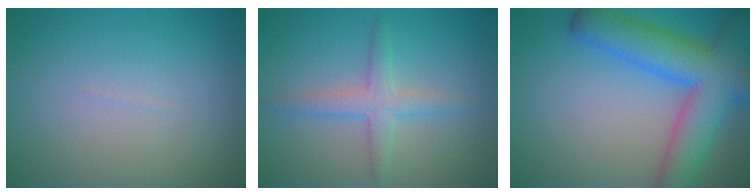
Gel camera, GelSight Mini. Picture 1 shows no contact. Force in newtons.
{"total": 2.8, "press": 2.8, "slide": 0.0}
{"total": 9.6, "press": 9.6, "slide": 0.4}